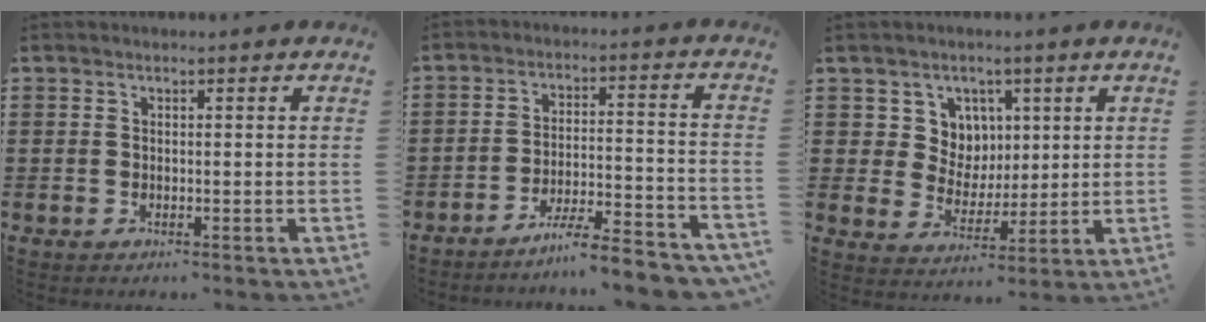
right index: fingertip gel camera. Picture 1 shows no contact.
{"total": 6.7, "force": [-6.1, -0.3, 2.8], "torque": [-0.050, -0.006, -0.116]}
{"total": 6.5, "force": [2.8, 5.8, 1.1], "torque": [-0.049, 0.006, 0.051]}